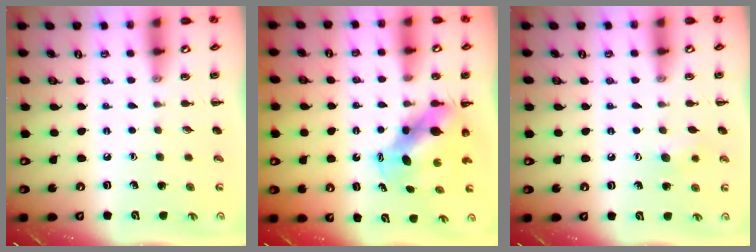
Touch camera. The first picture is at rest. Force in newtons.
{"total": 6.6, "press": 6.5, "slide": 1.4}
{"total": 6.2, "press": 6.0, "slide": 1.4}